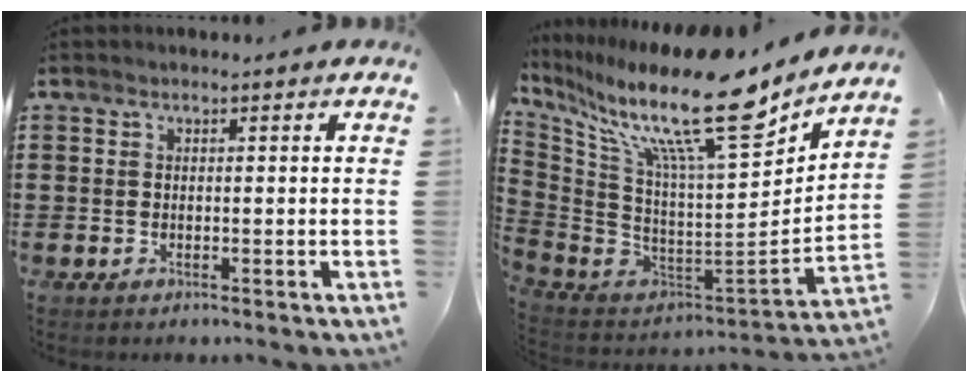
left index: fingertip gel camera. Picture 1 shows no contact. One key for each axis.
{"total": 18.6, "fx": 12.4, "fy": 3.5, "fz": 13.4, "tx": -0.259, "ty": -0.089, "tz": 0.193}